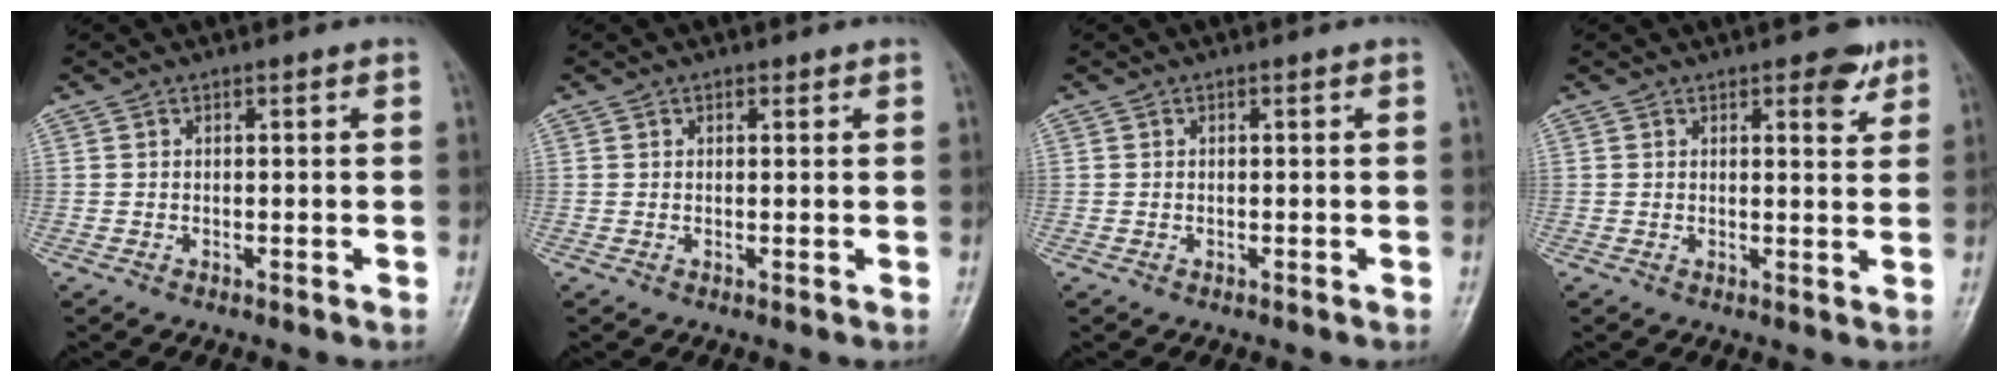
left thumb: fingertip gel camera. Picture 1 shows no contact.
{"total": 0.8, "force": [0.5, 0.5, 0.4], "torque": [-0.003, -0.002, 0.005]}
{"total": 0.0}
{"total": 3.6, "force": [2.3, 1.6, 2.2], "torque": [-0.015, -0.013, 0.028]}